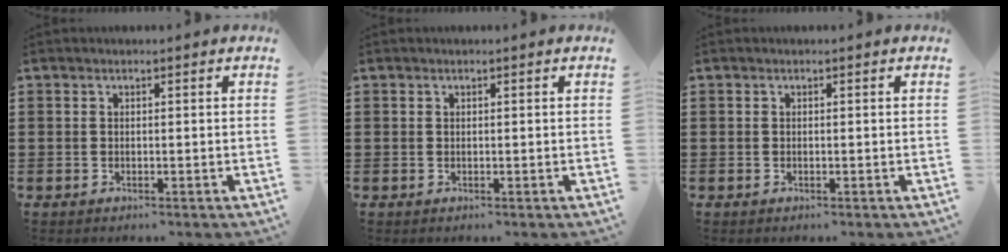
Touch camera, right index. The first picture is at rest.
{"total": 0.0}
{"total": 0.0}